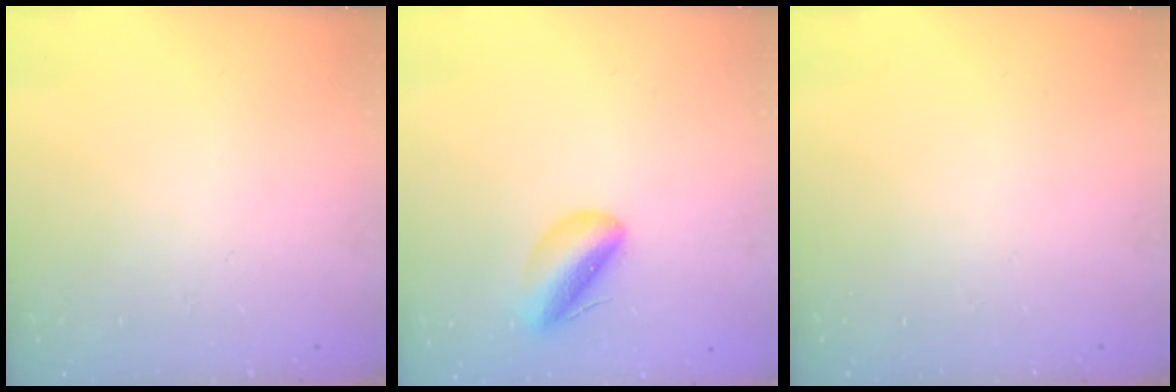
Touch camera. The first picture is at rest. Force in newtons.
{"total": 6.7, "press": 6.4, "slide": 1.8}
{"total": 0.0}